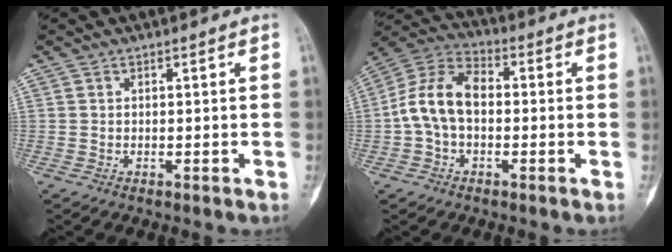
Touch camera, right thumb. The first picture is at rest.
{"total": 11.2, "force": [-0.6, 7.4, 8.5], "torque": [-0.157, 0.037, -0.023]}